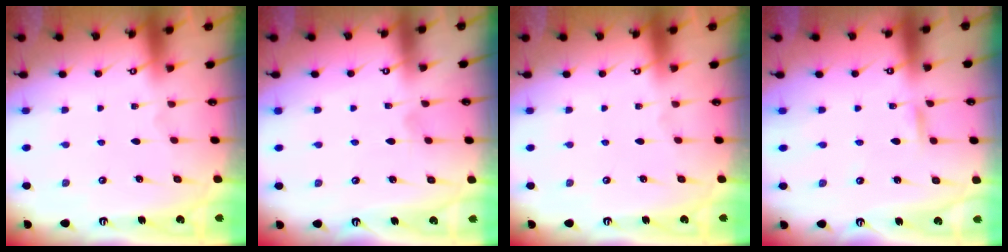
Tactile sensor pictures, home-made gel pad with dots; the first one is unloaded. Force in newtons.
{"total": 2.5, "press": 2.5, "slide": 0.4}
{"total": 0.0}
{"total": 3.6, "press": 3.5, "slide": 0.4}